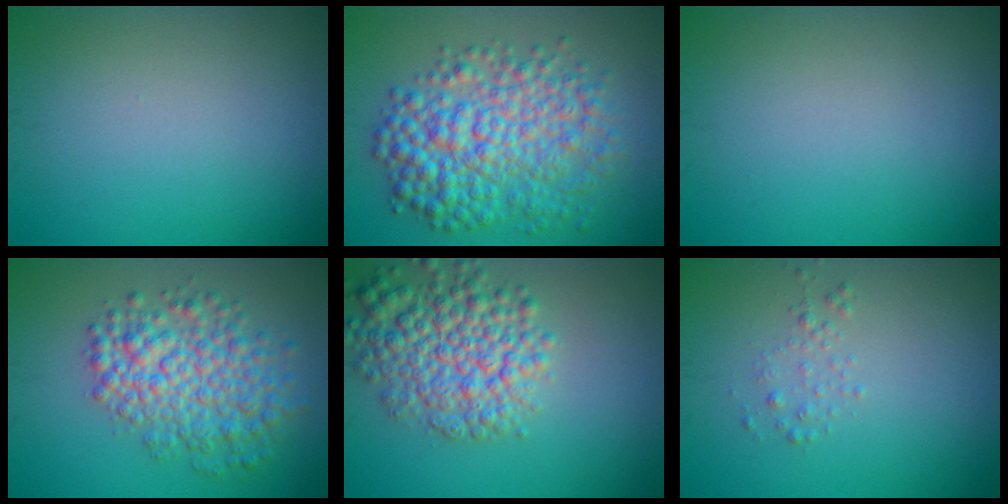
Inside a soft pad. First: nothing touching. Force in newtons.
{"total": 7.9, "press": 7.9, "slide": 0.1}
{"total": 0.0}
{"total": 6.4, "press": 6.4, "slide": 0.2}
{"total": 6.7, "press": 6.7, "slide": 0.3}
{"total": 1.1, "press": 1.1, "slide": 0.1}